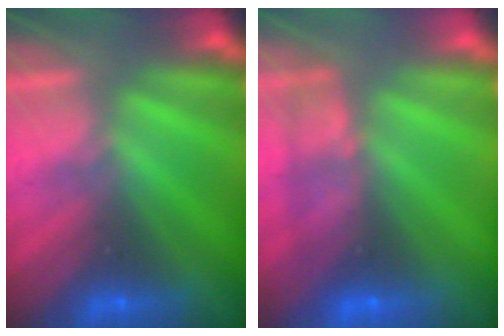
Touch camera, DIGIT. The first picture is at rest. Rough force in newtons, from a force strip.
{"total": 2.4}